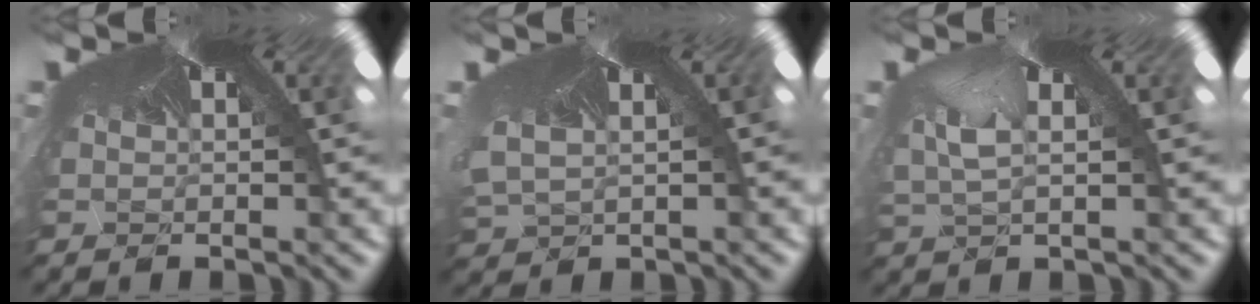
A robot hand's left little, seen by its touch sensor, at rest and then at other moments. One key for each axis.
{"total": 1.4, "fx": -1.2, "fy": 0.5, "fz": -0.5, "tx": -0.014, "ty": -0.029, "tz": 0.010}
{"total": 1.9, "fx": -1.8, "fy": 0.5, "fz": 0.4, "tx": -0.036, "ty": -0.031, "tz": 0.011}